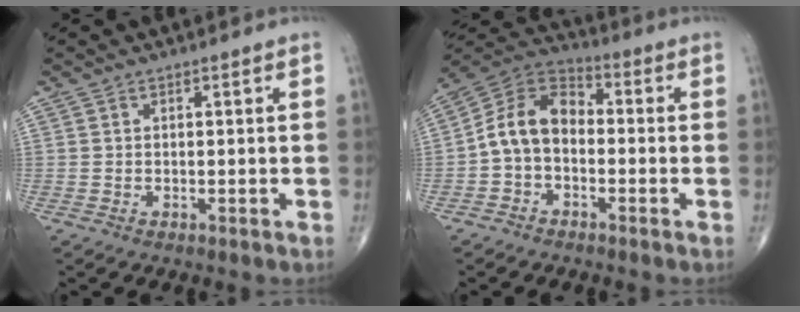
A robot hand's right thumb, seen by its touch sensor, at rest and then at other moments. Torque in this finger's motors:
{"motor_torque": [0.08, 0.08, 0.34, -0.03, 0.14]}